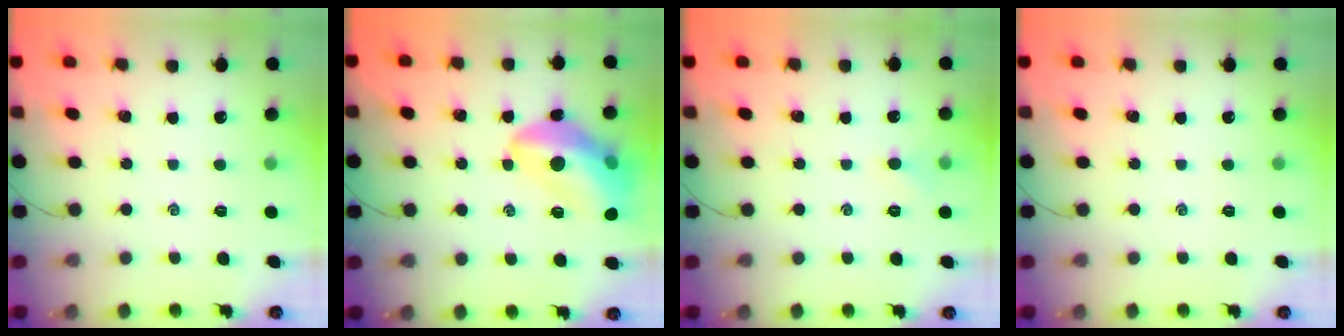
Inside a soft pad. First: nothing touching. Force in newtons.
{"total": 16.8, "press": 16.4, "slide": 3.3}
{"total": 3.8, "press": 3.6, "slide": 1.2}
{"total": 0.0}